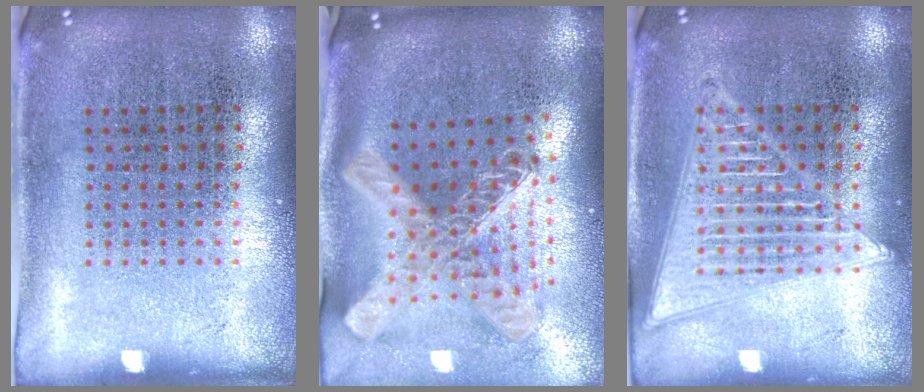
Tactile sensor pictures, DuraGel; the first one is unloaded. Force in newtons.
{"total": 3.0, "press": 2.0, "slide": 2.2}
{"total": 3.2, "press": 3.2, "slide": 0.2}